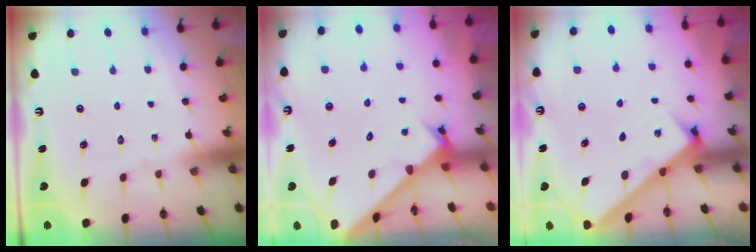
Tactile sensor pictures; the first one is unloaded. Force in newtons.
{"total": 2.4, "press": 2.4, "slide": 0.1}
{"total": 3.0, "press": 3.0, "slide": 0.2}